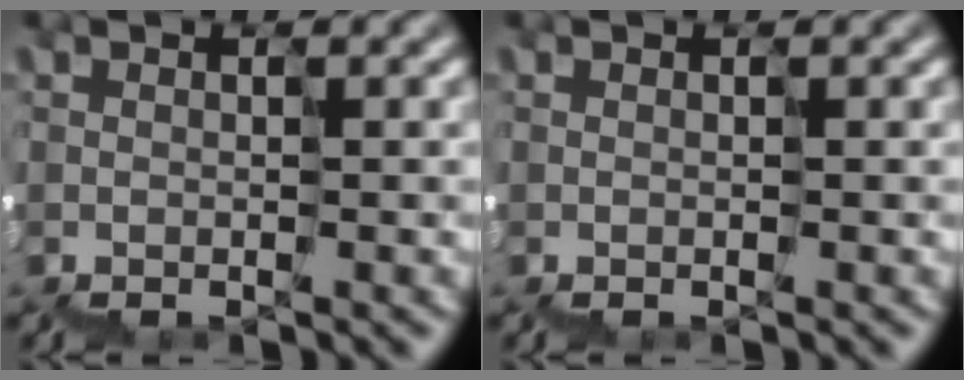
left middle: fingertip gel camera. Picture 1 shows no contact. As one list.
[{"total": 0.0}]